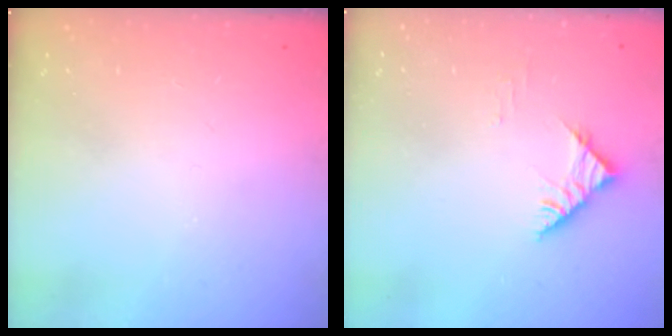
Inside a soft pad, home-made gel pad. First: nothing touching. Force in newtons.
{"total": 5.3, "press": 5.3, "slide": 0.2}